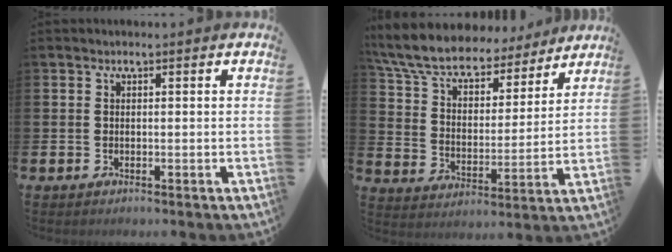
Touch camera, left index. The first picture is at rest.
{"total": 8.8, "force": [8.0, 2.7, 2.7], "torque": [-0.092, -0.051, 0.141]}